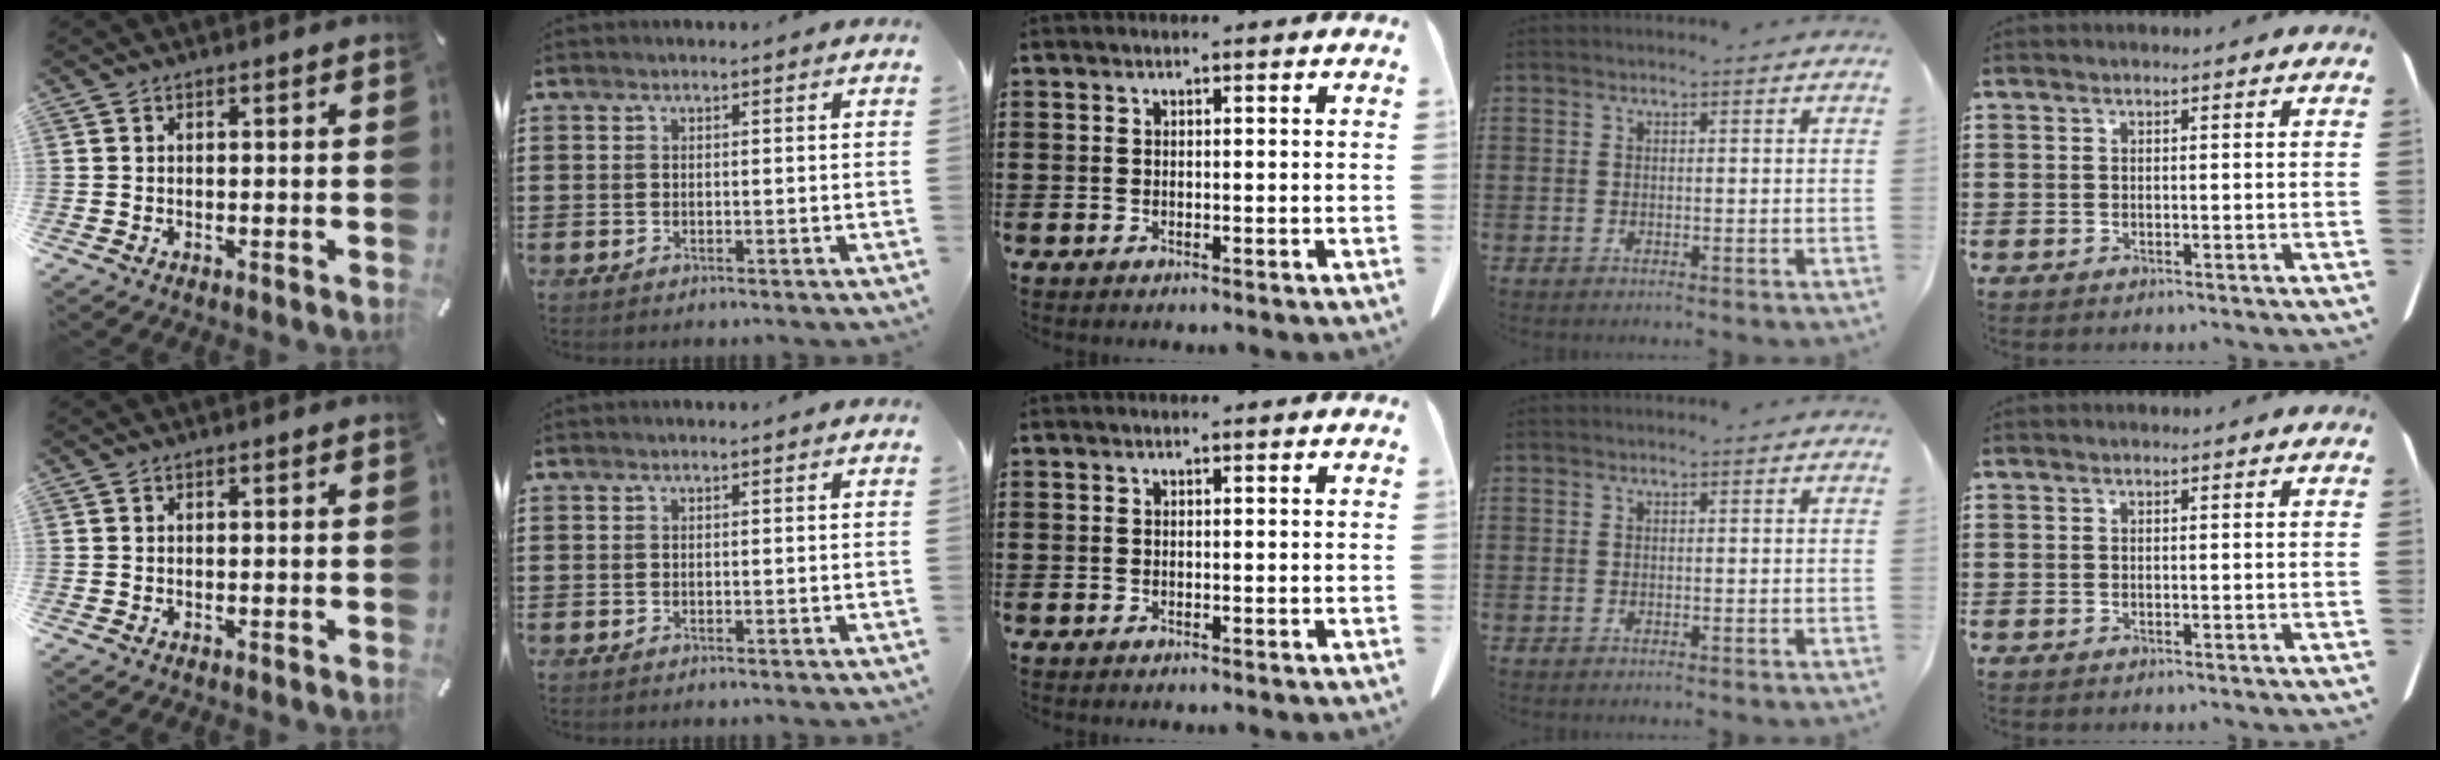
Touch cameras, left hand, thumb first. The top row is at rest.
{}